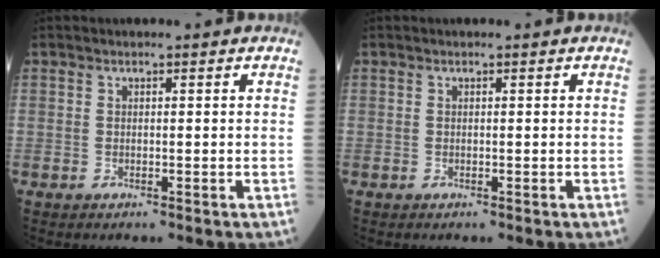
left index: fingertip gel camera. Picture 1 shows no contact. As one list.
[{"total": 0.0}]